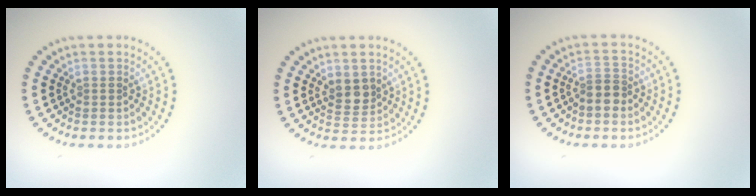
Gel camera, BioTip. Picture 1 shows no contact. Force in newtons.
{"total": 2.0, "press": 1.9, "slide": 0.8}
{"total": 2.2, "press": 1.8, "slide": 1.2}